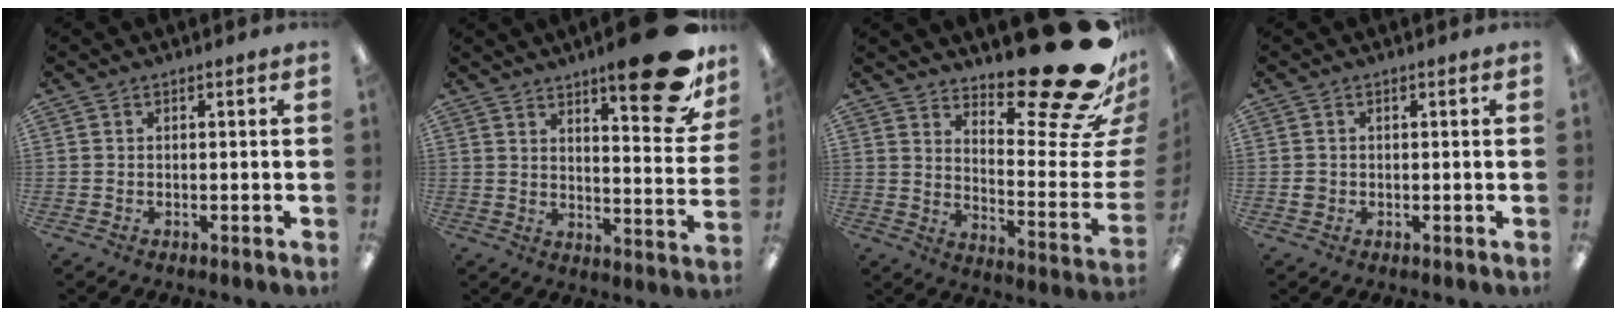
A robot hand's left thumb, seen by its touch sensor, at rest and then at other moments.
{"total": 18.8, "force": [12.1, 5.1, 13.5], "torque": [-0.175, -0.083, 0.190]}
{"total": 24.1, "force": [18.1, 6.0, 14.7], "torque": [-0.165, -0.147, 0.287]}
{"total": 1.3, "force": [0.0, 1.3, 0.4], "torque": [0.000, 0.002, -0.003]}